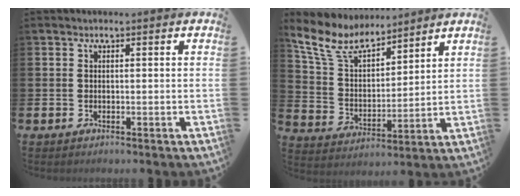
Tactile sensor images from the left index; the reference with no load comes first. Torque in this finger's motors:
{"motor_torque": [0.36, -0.60, 0.93, 0.21]}